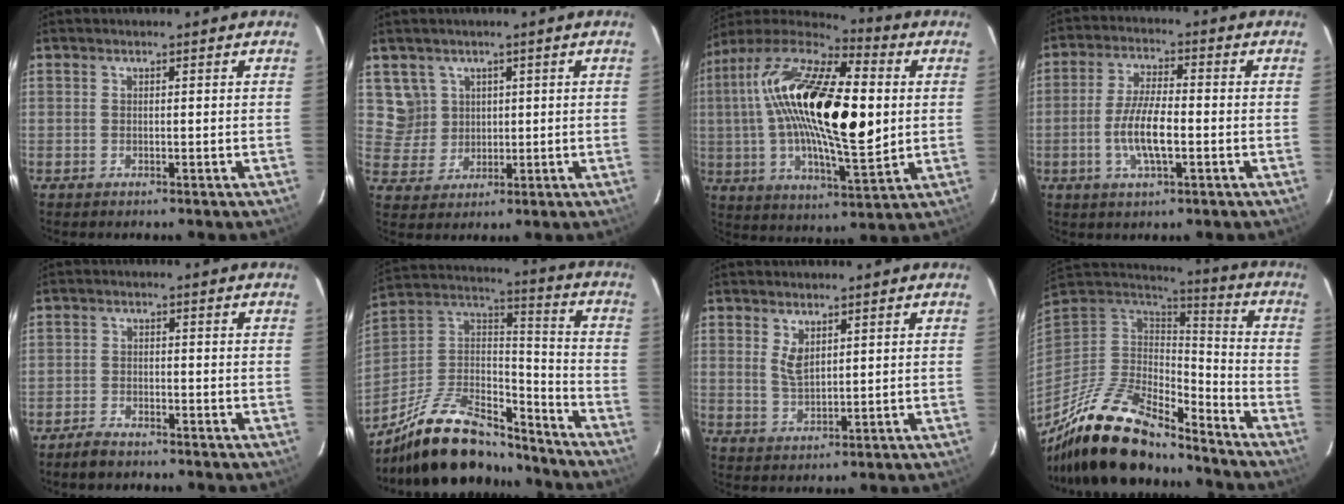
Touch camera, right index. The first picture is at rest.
{"total": 5.5, "force": [2.4, 4.9, 0.3], "torque": [-0.002, 0.012, 0.058]}
{"total": 27.7, "force": [4.0, 9.7, 25.7], "torque": [-0.479, 0.016, 0.055]}
{"total": 8.2, "force": [-2.0, 2.3, 7.7], "torque": [-0.153, 0.000, -0.041]}
{"total": 3.6, "force": [-3.2, 1.2, 1.2], "torque": [-0.043, 0.003, -0.061]}
{"total": 24.0, "force": [-18.2, 9.2, 12.6], "torque": [-0.253, 0.021, -0.293]}
{"total": 3.6, "force": [1.7, 1.6, 2.6], "torque": [-0.047, -0.003, 0.034]}
{"total": 23.4, "force": [-18.3, 7.4, 12.6], "torque": [-0.251, -0.026, -0.322]}